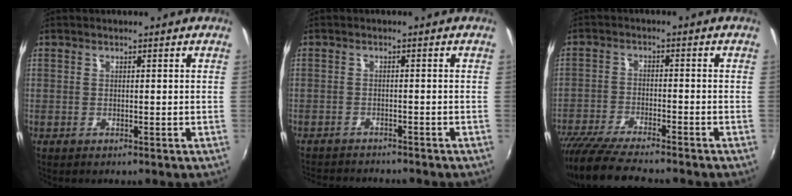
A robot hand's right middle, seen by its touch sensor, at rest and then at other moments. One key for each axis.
{"total": 6.9, "fx": -6.5, "fy": 1.0, "fz": 2.0, "tx": -0.055, "ty": -0.013, "tz": -0.101}
{"total": 11.8, "fx": -10.2, "fy": 1.4, "fz": 5.6, "tx": -0.128, "ty": -0.035, "tz": -0.181}